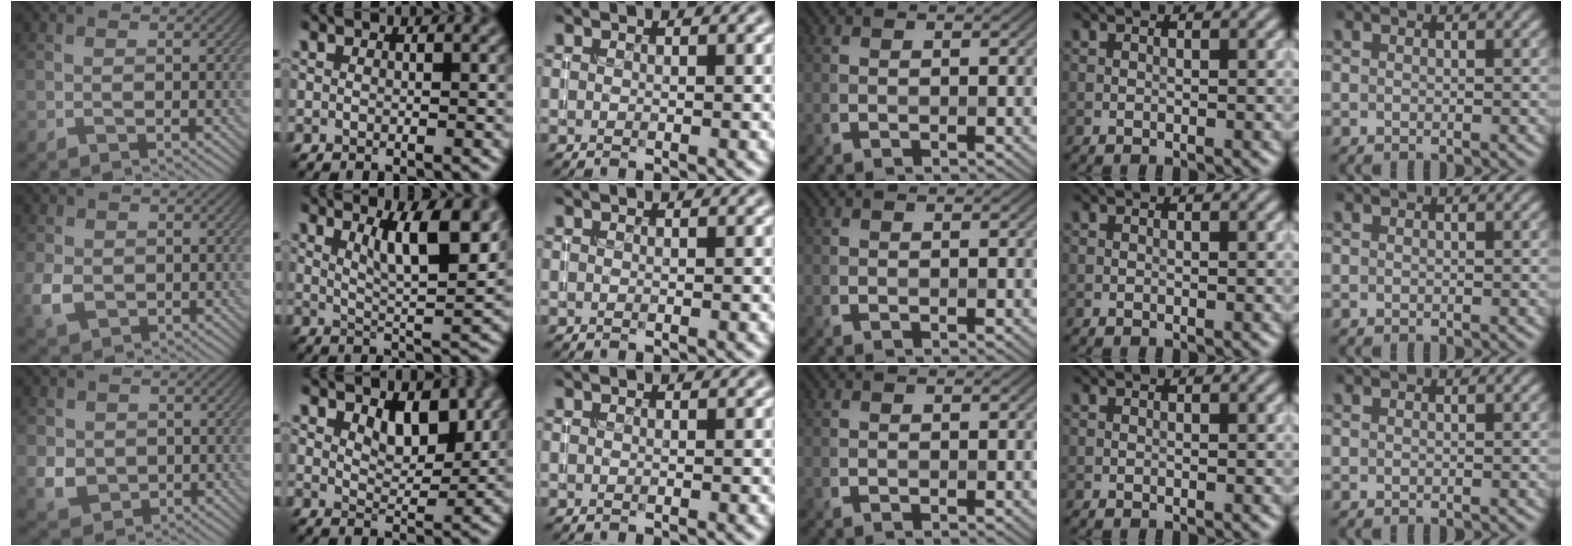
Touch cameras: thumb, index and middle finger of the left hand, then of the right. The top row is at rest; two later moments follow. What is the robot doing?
{"motion": "insert", "object": "coin"}